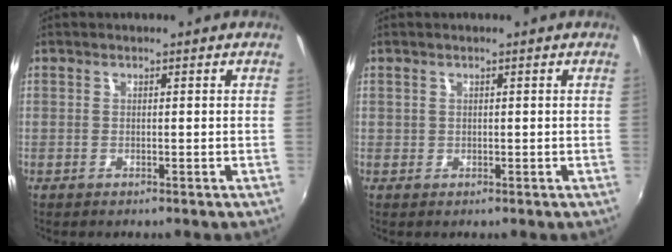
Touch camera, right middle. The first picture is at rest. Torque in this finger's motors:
{"motor_torque": [-0.19, 0.19, -0.05, -0.01]}